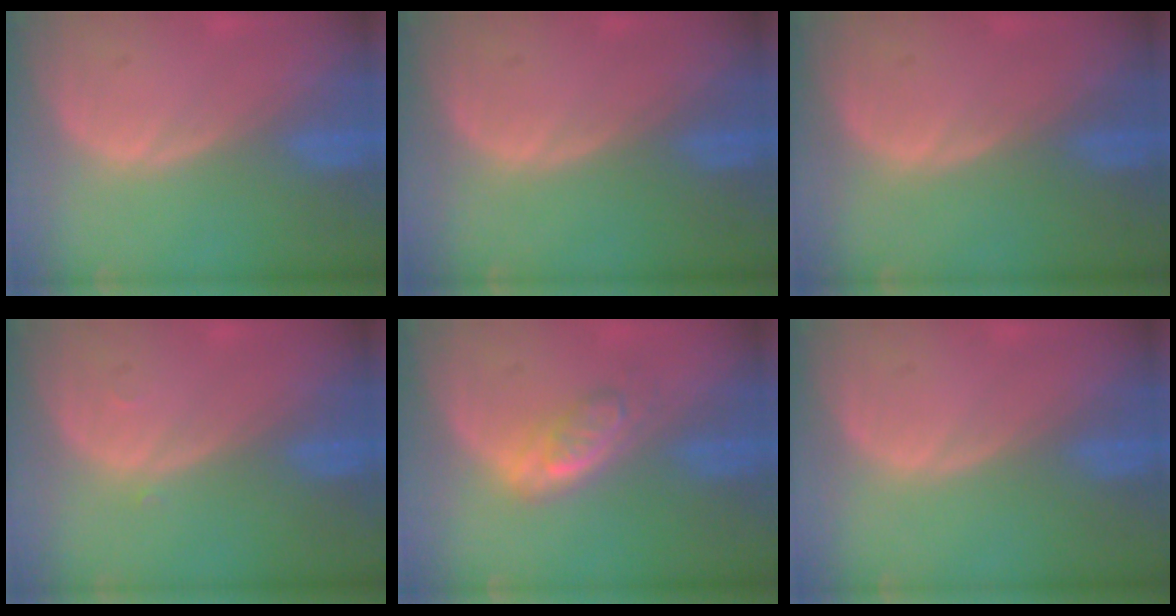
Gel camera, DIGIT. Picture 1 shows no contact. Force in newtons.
{"total": 0.0}
{"total": 0.0}
{"total": 0.5, "press": 0.4, "slide": 0.3}
{"total": 4.3, "press": 4.2, "slide": 0.8}
{"total": 0.0}